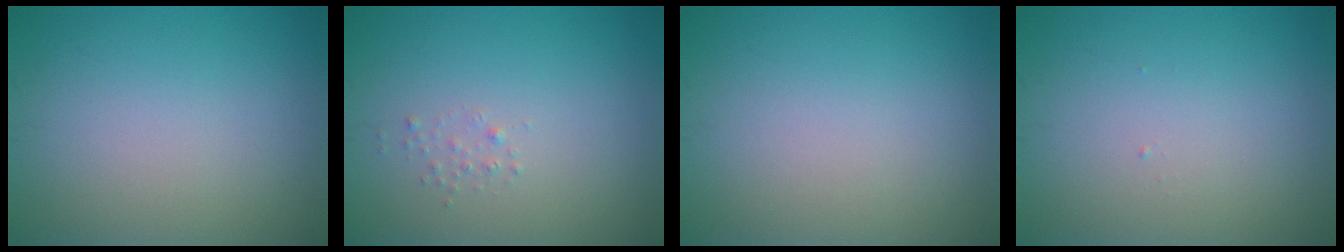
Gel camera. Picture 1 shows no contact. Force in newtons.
{"total": 0.6, "press": 0.6, "slide": 0.0}
{"total": 0.0}
{"total": 0.0}